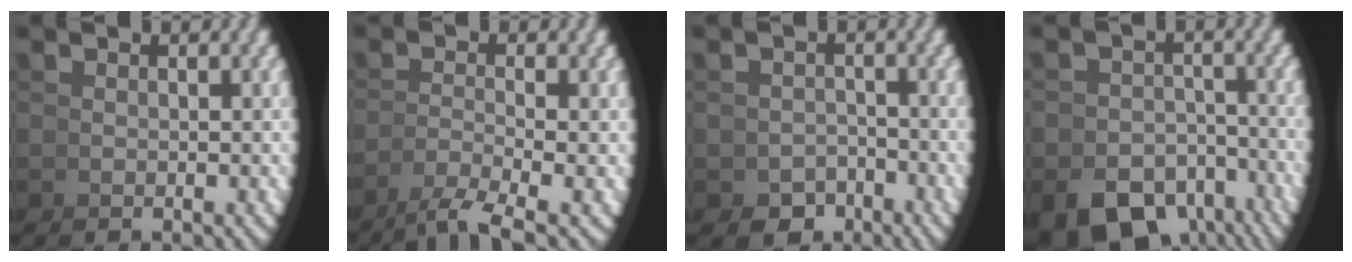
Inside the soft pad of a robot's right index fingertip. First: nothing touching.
{"total": 3.5, "force": [-2.2, -0.2, 2.7], "torque": [-0.034, -0.010, -0.027]}
{"total": 4.4, "force": [-3.2, 3.0, 0.7], "torque": [0.000, -0.021, -0.050]}
{"total": 8.3, "force": [-6.0, 4.7, 3.3], "torque": [-0.038, -0.034, -0.089]}